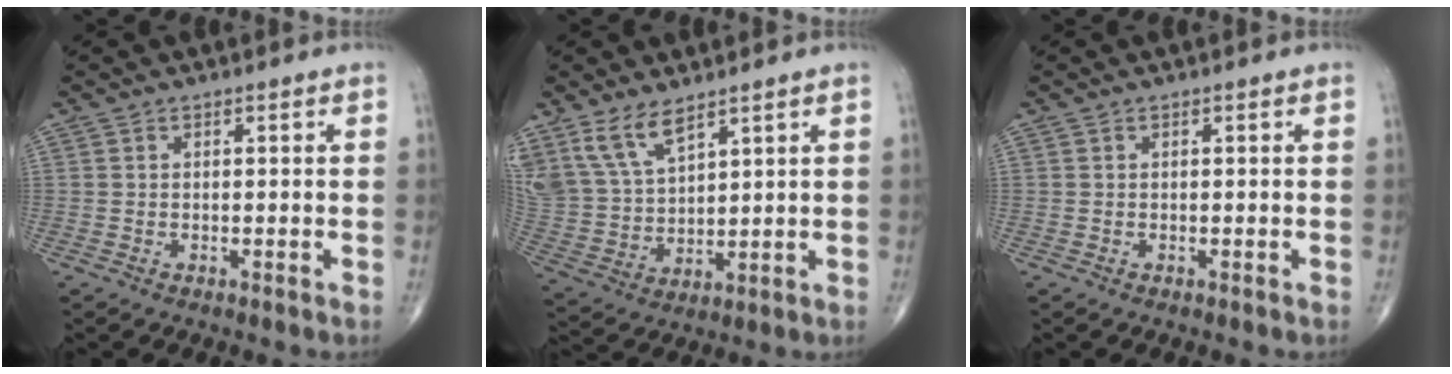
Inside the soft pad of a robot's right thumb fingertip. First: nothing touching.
{"total": 11.4, "force": [7.7, 5.2, 6.5], "torque": [-0.122, -0.027, 0.174]}
{"total": 0.0}